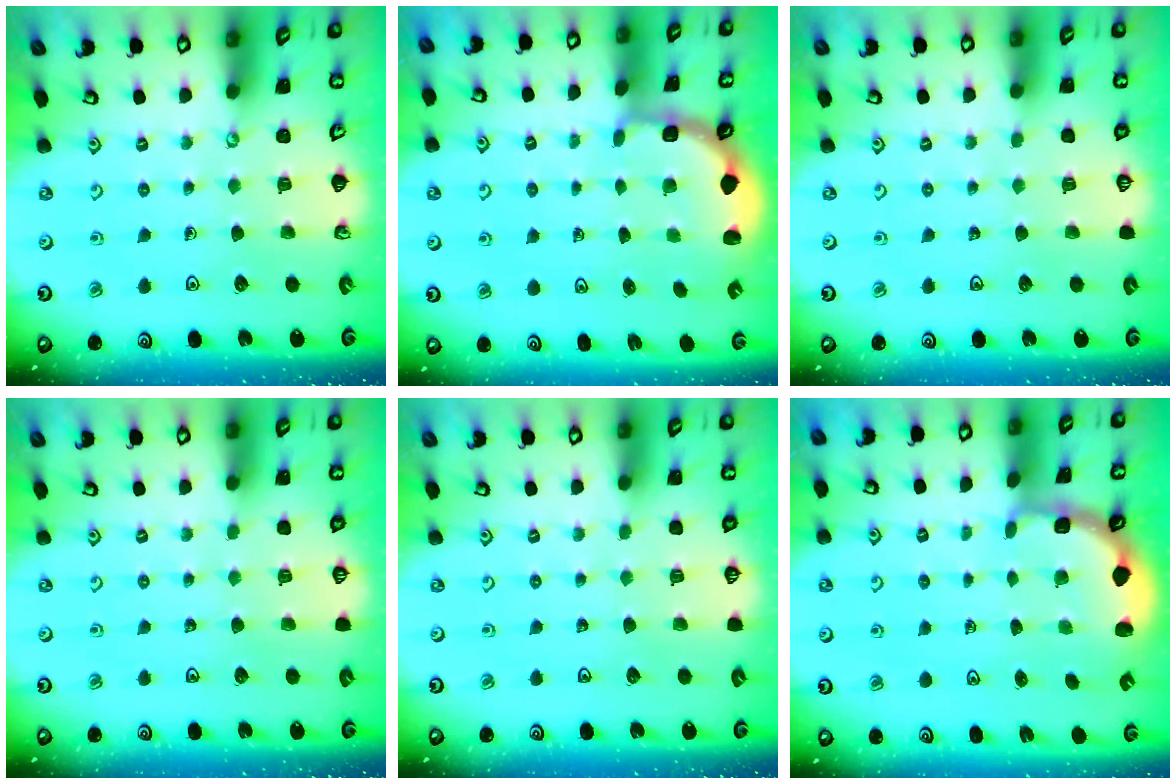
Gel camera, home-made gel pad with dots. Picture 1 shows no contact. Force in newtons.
{"total": 2.4, "press": 1.8, "slide": 1.6}
{"total": 0.0}
{"total": 0.0}
{"total": 0.0}
{"total": 2.3, "press": 1.7, "slide": 1.6}